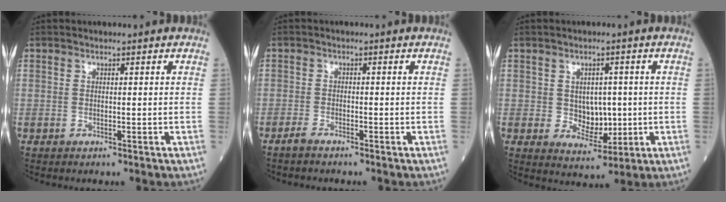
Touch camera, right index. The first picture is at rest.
{"total": 2.3, "force": [-1.9, 0.8, 1.1], "torque": [-0.036, -0.003, -0.035]}
{"total": 7.4, "force": [0.0, 5.1, 5.4], "torque": [-0.091, 0.004, 0.016]}